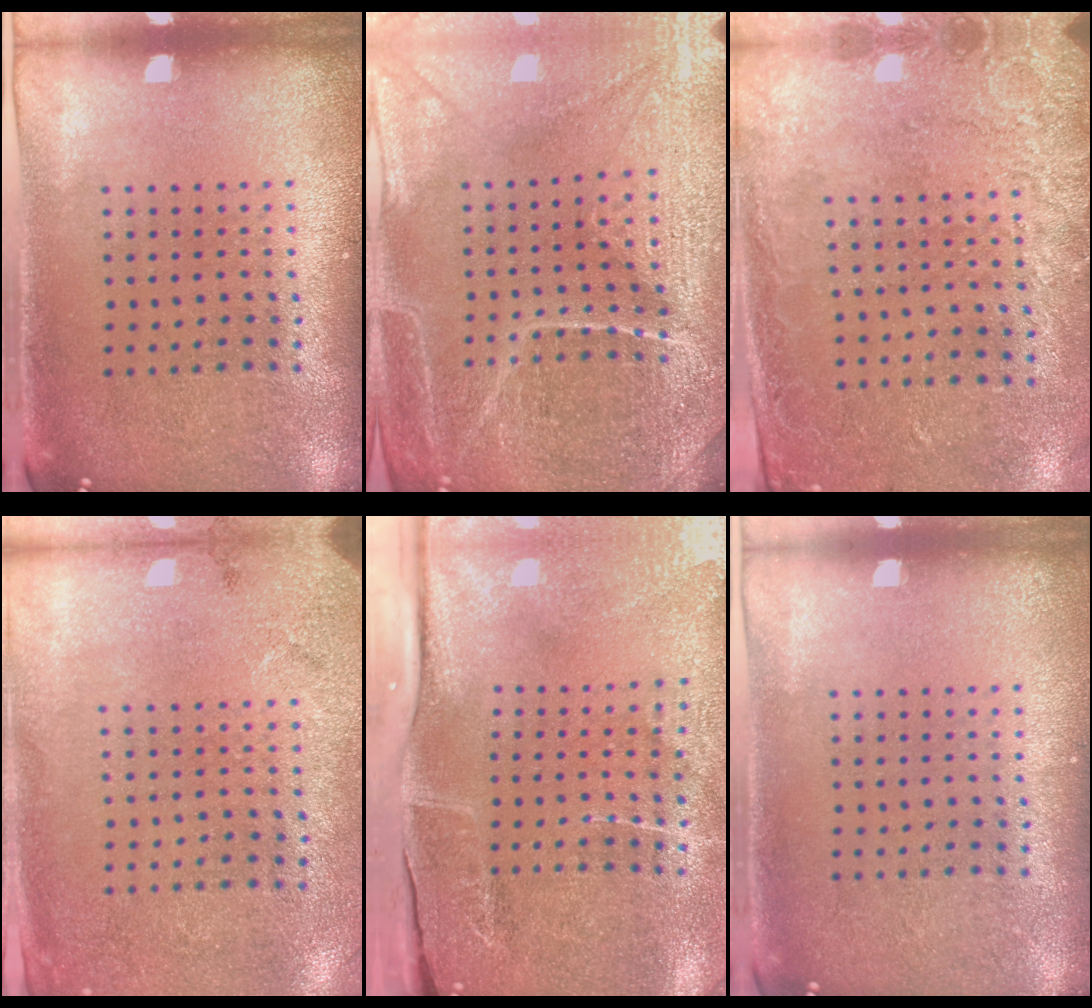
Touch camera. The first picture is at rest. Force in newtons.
{"total": 4.7, "press": 4.5, "slide": 1.4}
{"total": 2.6, "press": 1.9, "slide": 1.8}
{"total": 2.7, "press": 2.2, "slide": 1.6}
{"total": 4.9, "press": 3.9, "slide": 3.0}
{"total": 0.0}